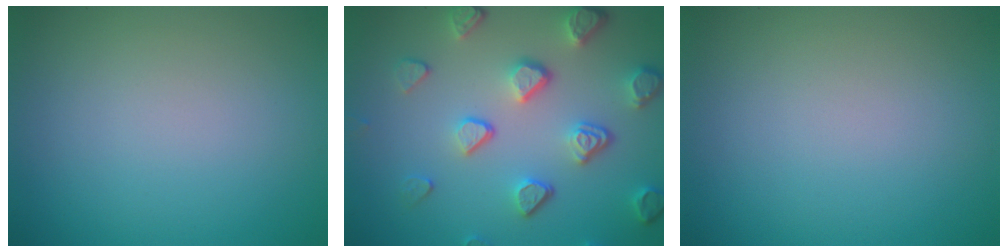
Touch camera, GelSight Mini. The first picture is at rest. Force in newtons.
{"total": 5.0, "press": 3.9, "slide": 3.1}
{"total": 0.0}